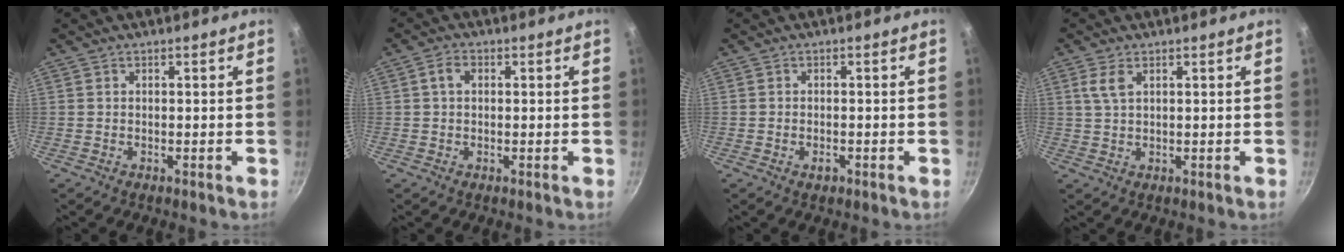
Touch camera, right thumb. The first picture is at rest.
{"total": 2.7, "force": [0.5, 1.9, 1.9], "torque": [-0.033, 0.006, 0.006]}
{"total": 1.6, "force": [-0.8, 1.0, 1.0], "torque": [-0.019, 0.003, -0.013]}
{"total": 3.2, "force": [1.4, 1.5, 2.5], "torque": [-0.051, -0.004, 0.030]}